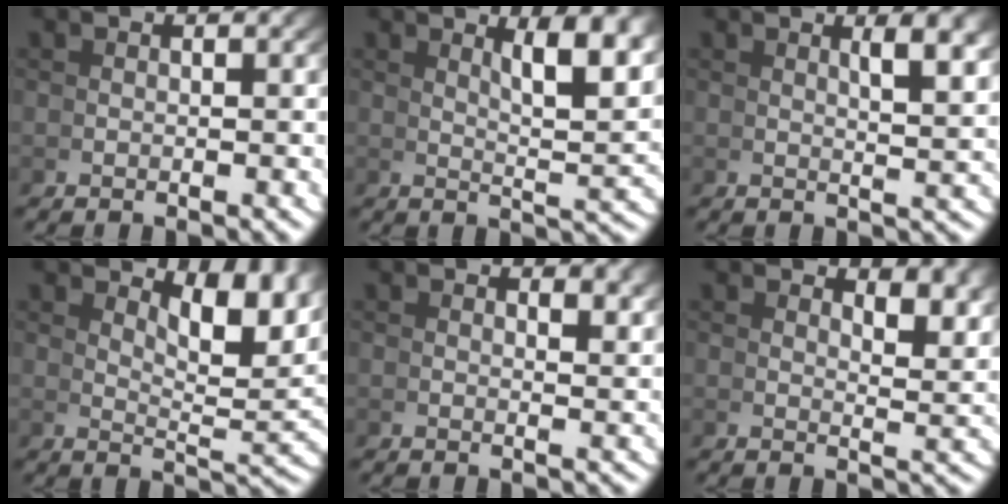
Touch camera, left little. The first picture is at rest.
{"total": 5.0, "force": [2.7, 0.2, 4.2], "torque": [-0.056, -0.011, 0.050]}
{"total": 2.9, "force": [1.7, -0.4, 2.3], "torque": [-0.031, -0.001, 0.032]}
{"total": 6.2, "force": [3.8, 0.8, 4.8], "torque": [-0.056, -0.003, 0.062]}
{"total": 1.3, "force": [1.2, 0.0, 0.5], "torque": [-0.007, -0.009, 0.022]}
{"total": 3.1, "force": [2.4, 0.3, 2.1], "torque": [-0.022, -0.014, 0.044]}